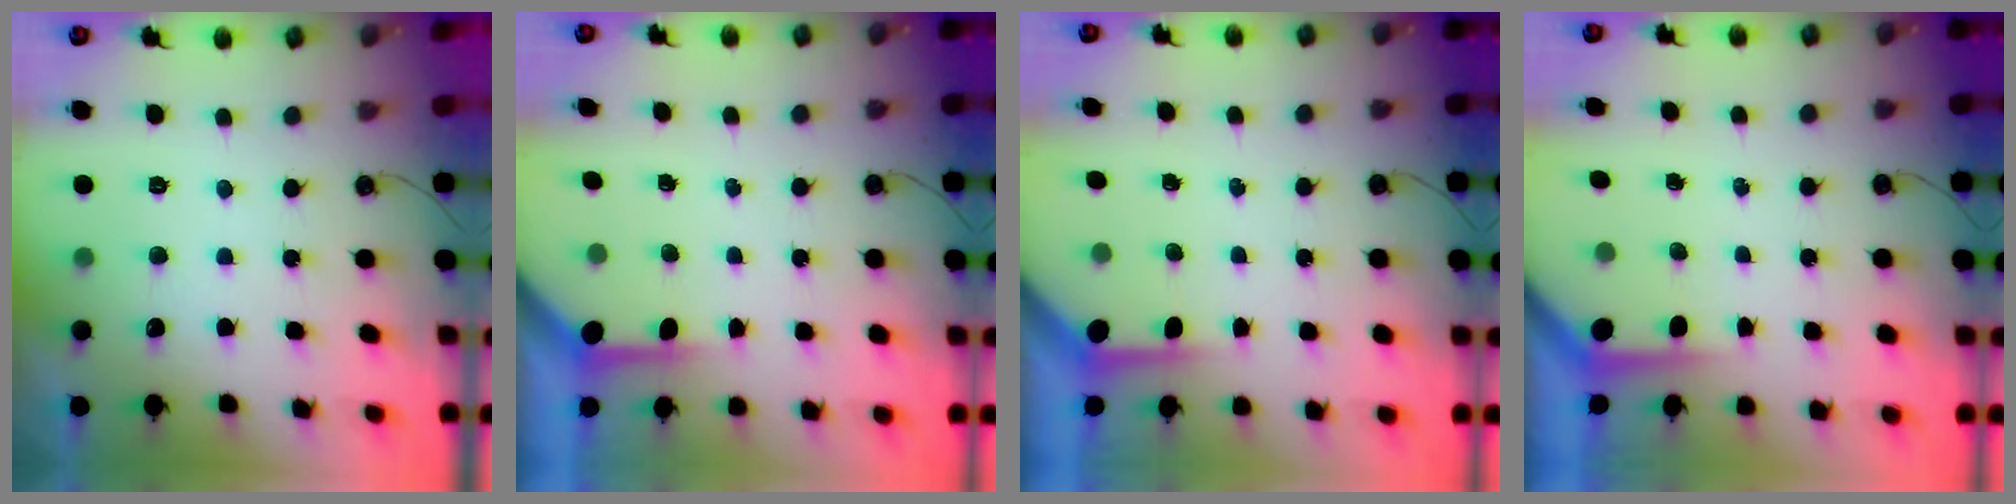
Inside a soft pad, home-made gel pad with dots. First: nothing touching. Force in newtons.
{"total": 3.9, "press": 3.8, "slide": 0.4}
{"total": 3.6, "press": 3.6, "slide": 0.3}
{"total": 3.8, "press": 3.8, "slide": 0.4}